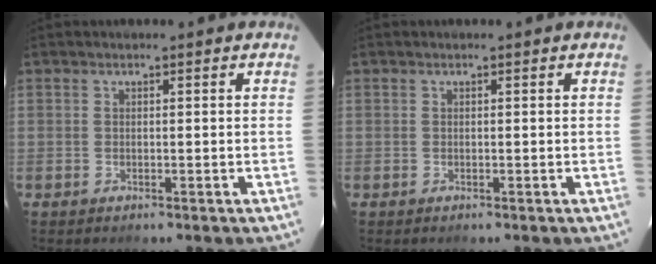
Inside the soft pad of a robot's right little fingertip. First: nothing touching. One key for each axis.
{"total": 0.0}